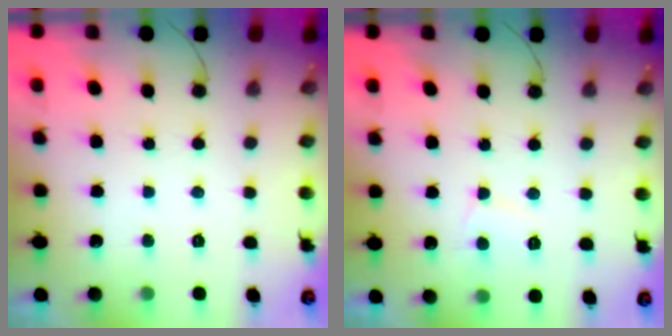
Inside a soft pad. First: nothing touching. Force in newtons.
{"total": 4.4, "press": 4.4, "slide": 0.5}